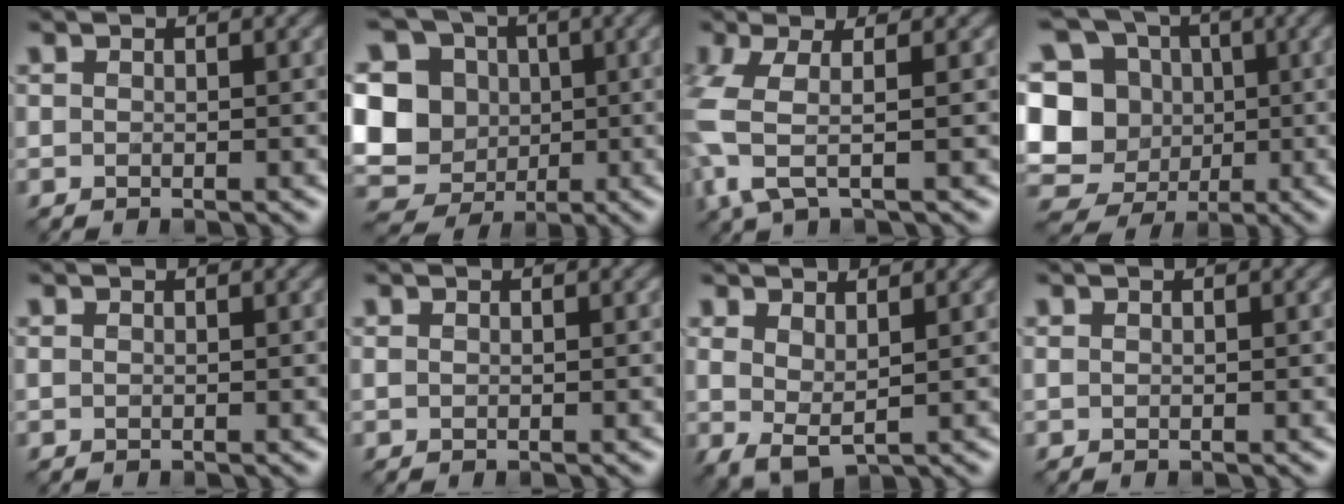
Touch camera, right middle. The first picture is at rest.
{"total": 12.2, "force": [0.3, 11.1, 5.0], "torque": [-0.129, 0.022, -0.020]}
{"total": 4.6, "force": [-1.5, 1.0, 4.2], "torque": [-0.110, -0.010, -0.037]}
{"total": 14.5, "force": [-0.5, 13.5, 5.2], "torque": [-0.152, 0.025, -0.032]}
{"total": 0.0}
{"total": 0.0}
{"total": 2.2, "force": [0.8, 0.5, 1.9], "torque": [-0.043, -0.009, 0.018]}
{"total": 0.0}